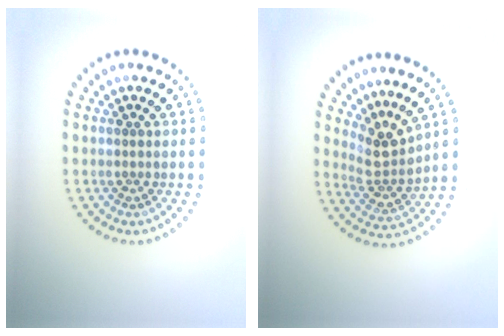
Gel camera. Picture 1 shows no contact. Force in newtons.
{"total": 3.2, "press": 2.3, "slide": 2.3}